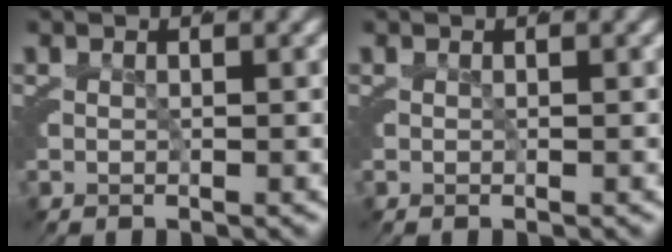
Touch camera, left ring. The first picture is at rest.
{"total": 0.0}